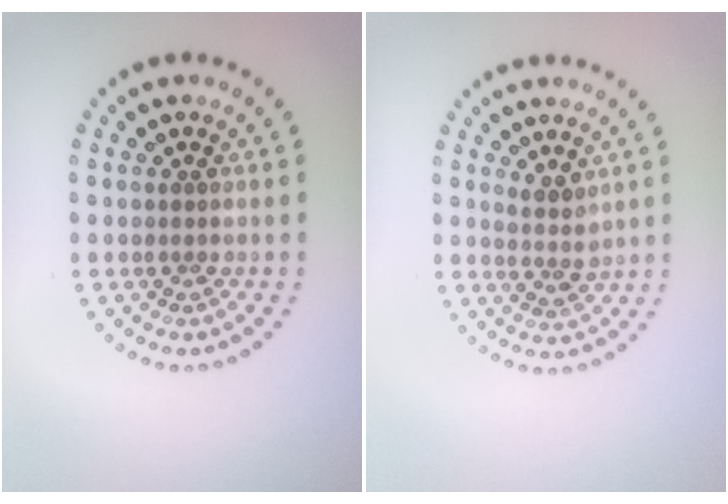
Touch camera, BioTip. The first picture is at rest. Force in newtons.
{"total": 2.0, "press": 1.6, "slide": 1.2}